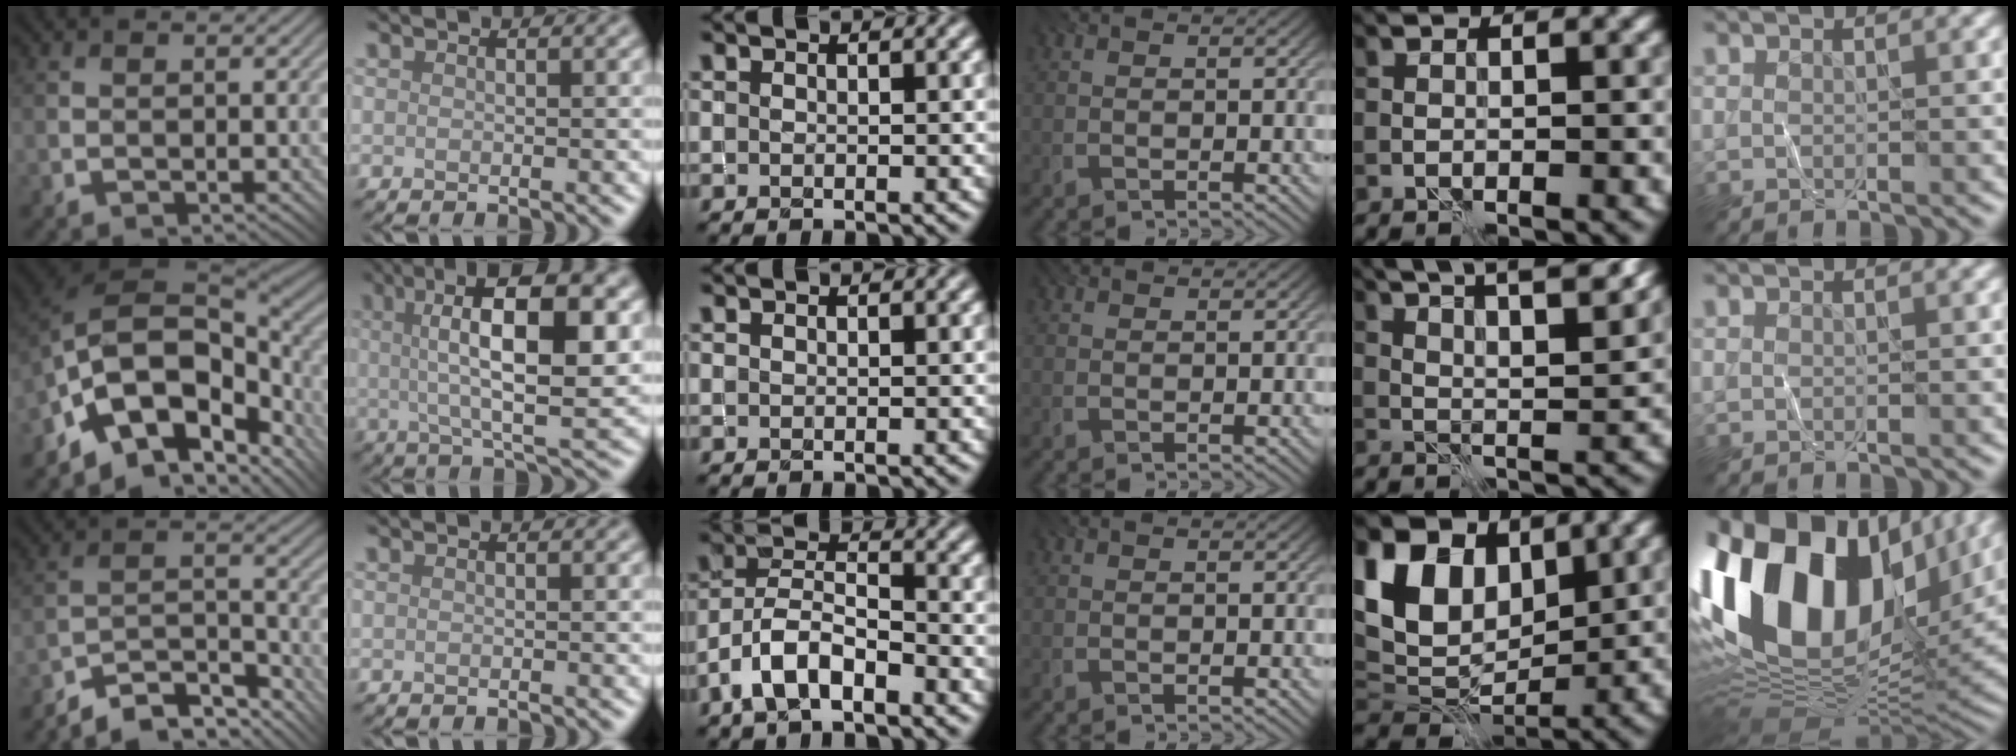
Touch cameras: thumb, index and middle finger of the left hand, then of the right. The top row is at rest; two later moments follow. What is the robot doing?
{"motion": "fold", "object": "shorts"}